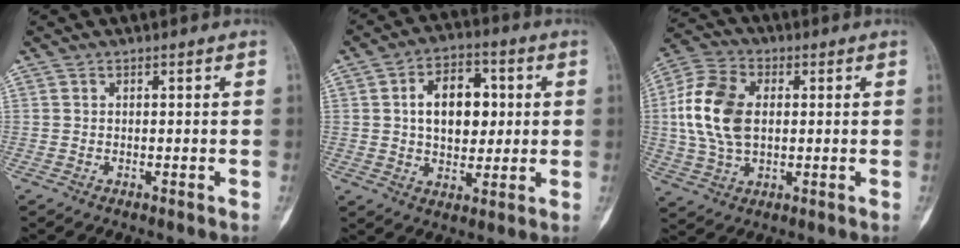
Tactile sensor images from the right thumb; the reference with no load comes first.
{"total": 12.2, "force": [1.9, 7.8, 9.1], "torque": [-0.111, 0.006, 0.030]}
{"total": 13.9, "force": [1.2, 9.1, 10.4], "torque": [-0.206, 0.012, 0.021]}